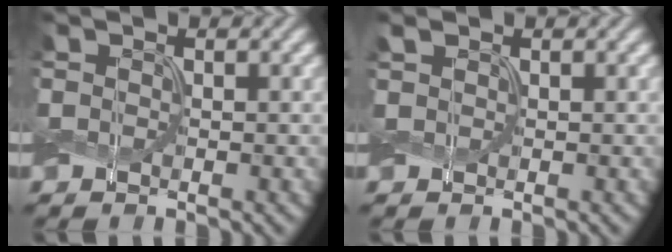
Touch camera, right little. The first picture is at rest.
{"total": 0.9, "force": [0.6, 0.5, 0.6], "torque": [-0.012, 0.003, 0.013]}